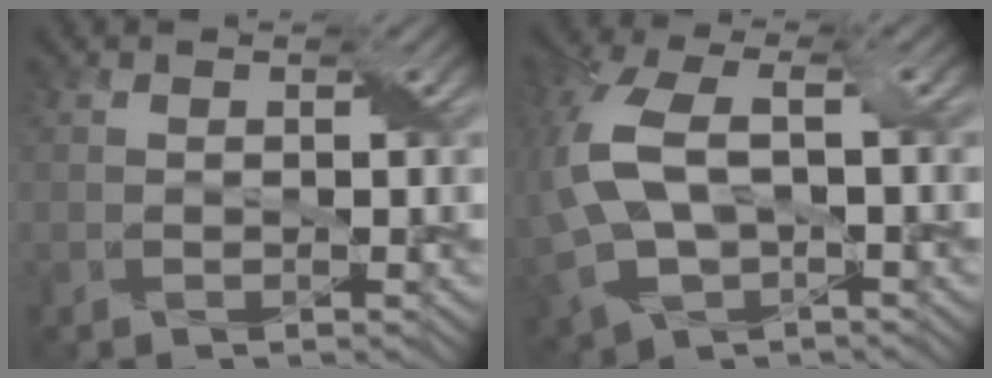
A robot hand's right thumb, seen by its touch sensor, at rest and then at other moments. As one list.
[{"total": 11.7, "force": [-0.2, 6.6, 9.6], "torque": [-0.261, -0.011, -0.002]}]